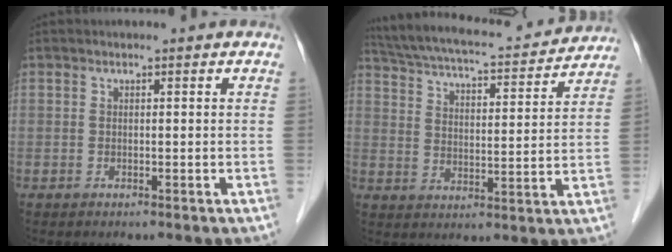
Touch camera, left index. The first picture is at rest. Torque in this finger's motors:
{"motor_torque": [0.86, -1.00, 0.15, 0.03]}